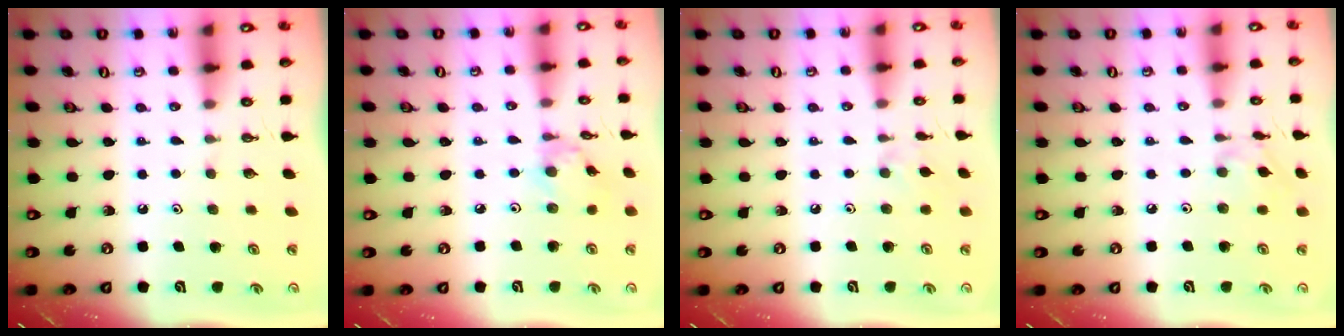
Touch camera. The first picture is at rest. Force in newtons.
{"total": 2.8, "press": 2.8, "slide": 0.1}
{"total": 3.8, "press": 3.7, "slide": 0.5}
{"total": 6.5, "press": 6.5, "slide": 0.4}